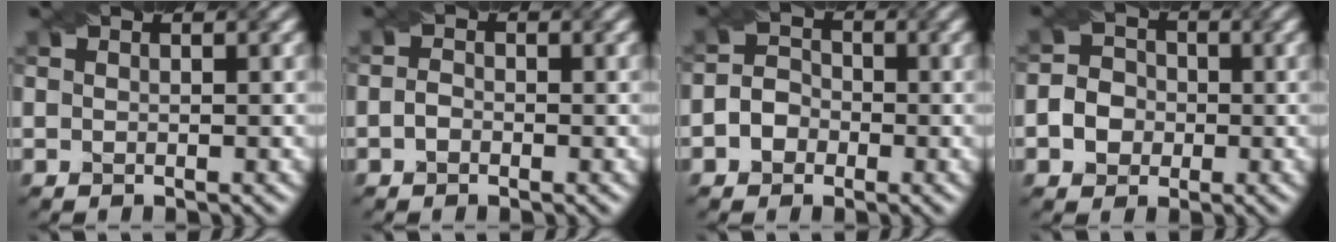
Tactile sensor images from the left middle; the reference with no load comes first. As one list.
[{"total": 1.0, "force": [-0.7, 0.5, 0.5], "torque": [-0.013, 0.003, -0.015]}, {"total": 2.9, "force": [-1.3, 2.3, 1.1], "torque": [0.001, 0.005, -0.028]}, {"total": 3.9, "force": [-1.2, 3.4, 1.5], "torque": [-0.014, 0.009, -0.033]}]